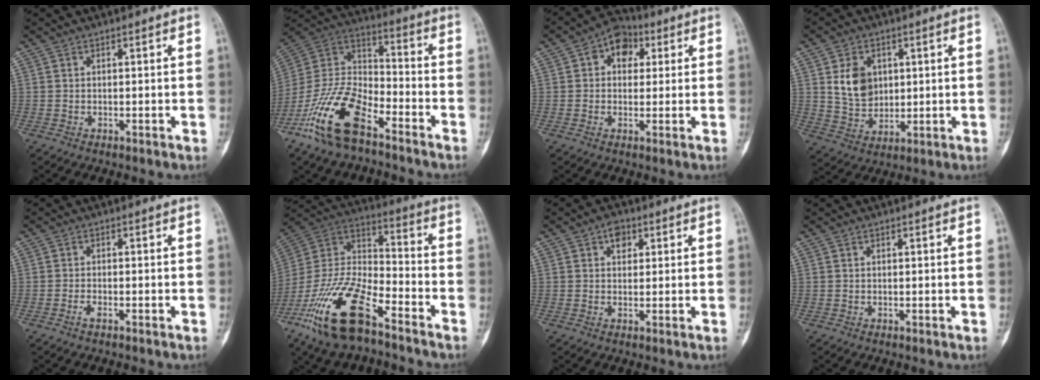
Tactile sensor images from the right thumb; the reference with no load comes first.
{"total": 18.3, "force": [-11.1, 7.8, 12.3], "torque": [-0.245, 0.062, -0.216]}
{"total": 7.7, "force": [2.4, 5.6, 4.6], "torque": [-0.036, 0.012, 0.028]}
{"total": 8.5, "force": [2.3, 6.5, 4.9], "torque": [-0.059, -0.017, 0.051]}
{"total": 1.6, "force": [-1.1, 0.4, 1.1], "torque": [-0.028, 0.006, -0.021]}
{"total": 21.7, "force": [-13.2, 8.2, 15.2], "torque": [-0.323, 0.052, -0.249]}
{"total": 3.1, "force": [1.3, 2.2, 1.8], "torque": [-0.013, 0.003, 0.015]}
{"total": 0.0}